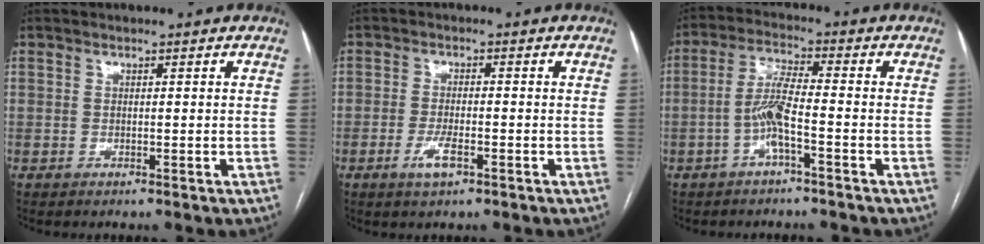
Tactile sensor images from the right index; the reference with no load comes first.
{"total": 3.5, "force": [-1.8, 0.8, 2.9], "torque": [-0.063, -0.002, -0.030]}
{"total": 5.7, "force": [-2.0, 0.2, 5.3], "torque": [-0.112, 0.015, -0.040]}